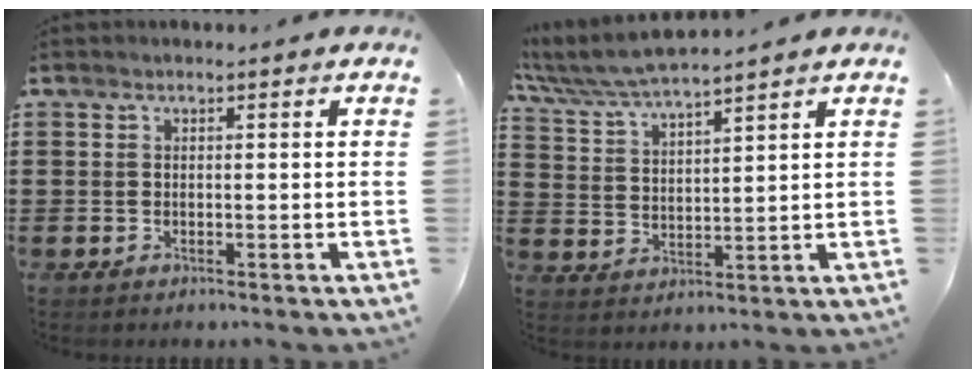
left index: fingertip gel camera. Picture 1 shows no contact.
{"total": 5.5, "force": [5.2, 0.1, 1.8], "torque": [-0.056, -0.026, 0.092]}